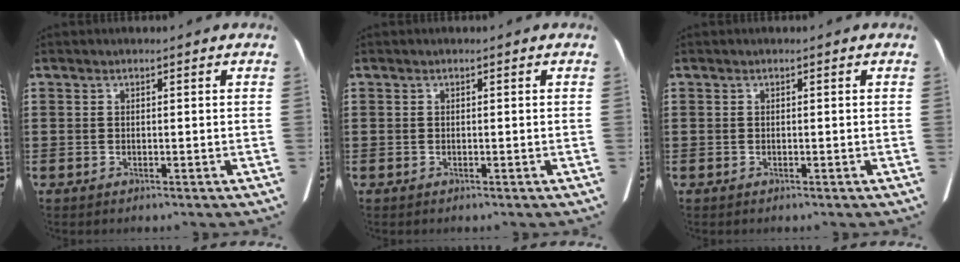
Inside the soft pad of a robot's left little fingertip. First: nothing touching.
{"total": 0.0}
{"total": 0.0}